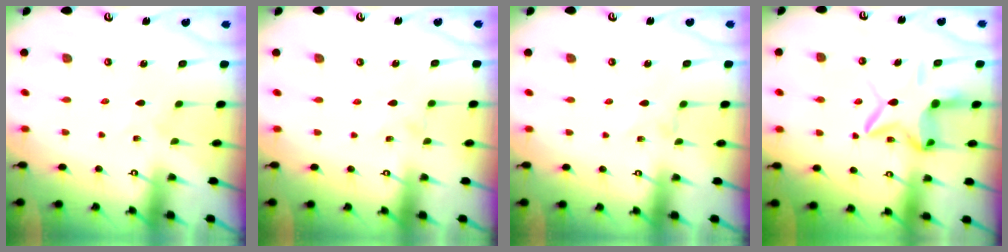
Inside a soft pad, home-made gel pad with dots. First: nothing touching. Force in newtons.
{"total": 0.0}
{"total": 1.8, "press": 1.7, "slide": 0.4}
{"total": 11.5, "press": 11.5, "slide": 1.0}